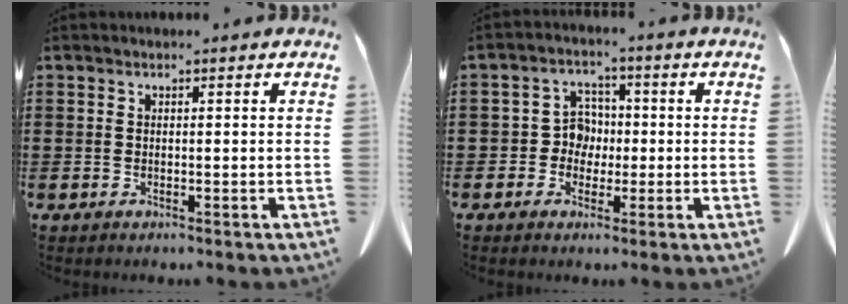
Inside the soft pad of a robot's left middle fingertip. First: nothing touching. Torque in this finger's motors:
{"motor_torque": [0.07, 0.12, 0.06, 0.01]}